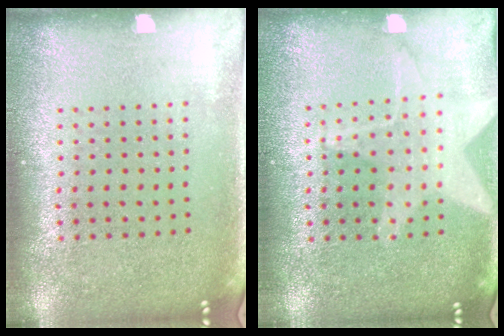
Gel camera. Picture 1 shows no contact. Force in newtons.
{"total": 1.0, "press": 1.0, "slide": 0.1}